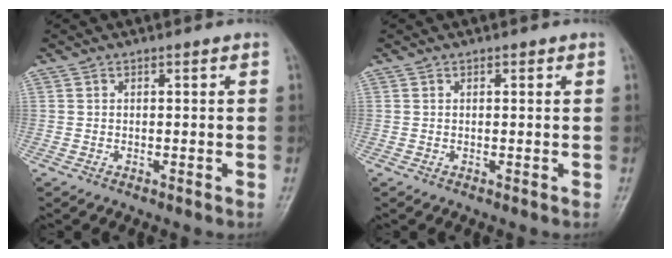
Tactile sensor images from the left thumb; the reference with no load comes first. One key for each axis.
{"total": 0.7, "fx": 0.3, "fy": 0.4, "fz": 0.4, "tx": 0.000, "ty": 0.000, "tz": 0.003}